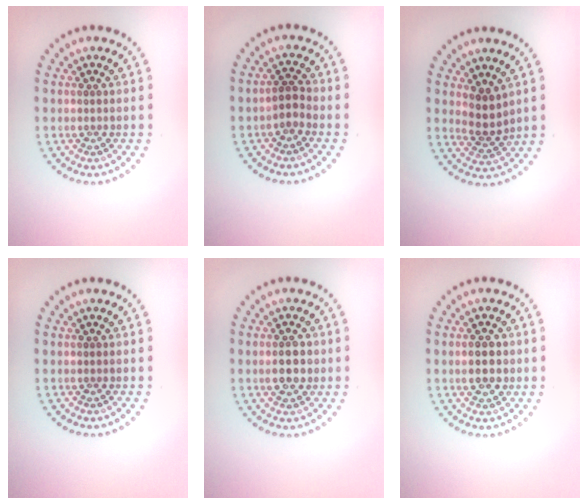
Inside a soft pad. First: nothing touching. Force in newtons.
{"total": 1.6, "press": 1.4, "slide": 0.9}
{"total": 2.5, "press": 2.0, "slide": 1.4}
{"total": 0.0}
{"total": 2.8, "press": 2.8, "slide": 0.2}
{"total": 3.2, "press": 3.2, "slide": 0.0}